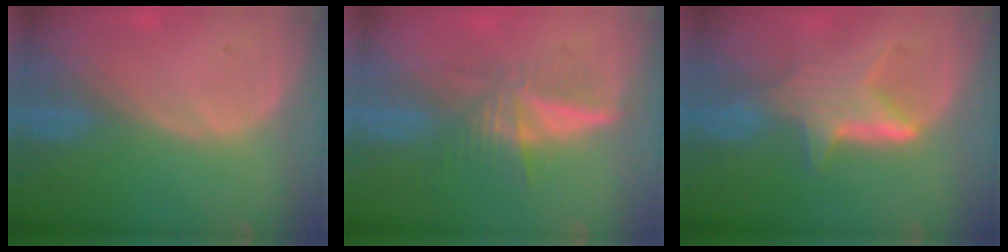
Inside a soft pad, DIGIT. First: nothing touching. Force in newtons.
{"total": 6.0, "press": 5.3, "slide": 2.7}
{"total": 6.4, "press": 6.0, "slide": 2.2}